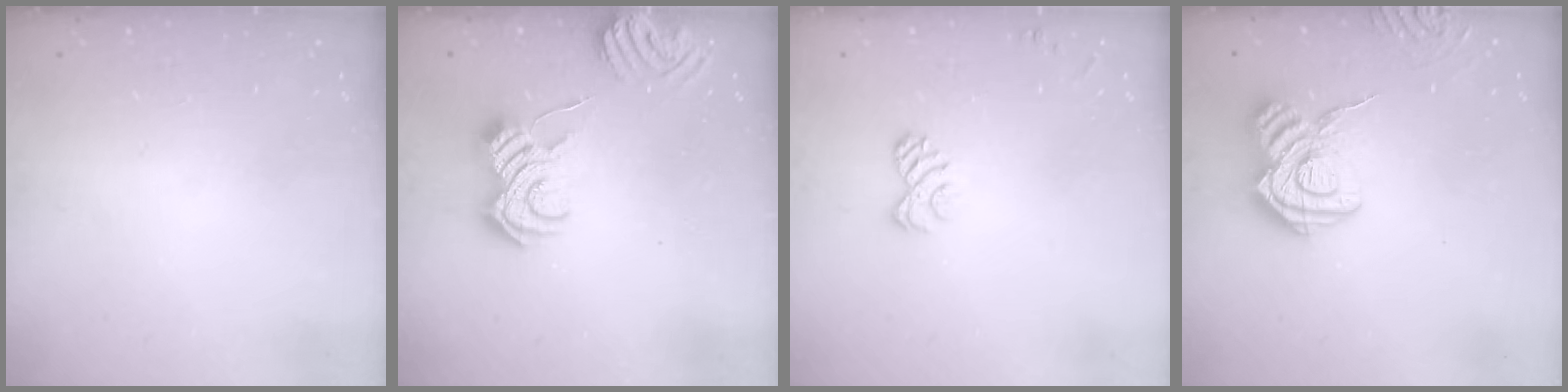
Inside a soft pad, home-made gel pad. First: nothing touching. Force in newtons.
{"total": 8.5, "press": 8.5, "slide": 0.6}
{"total": 6.1, "press": 5.9, "slide": 1.4}
{"total": 14.5, "press": 14.4, "slide": 1.4}